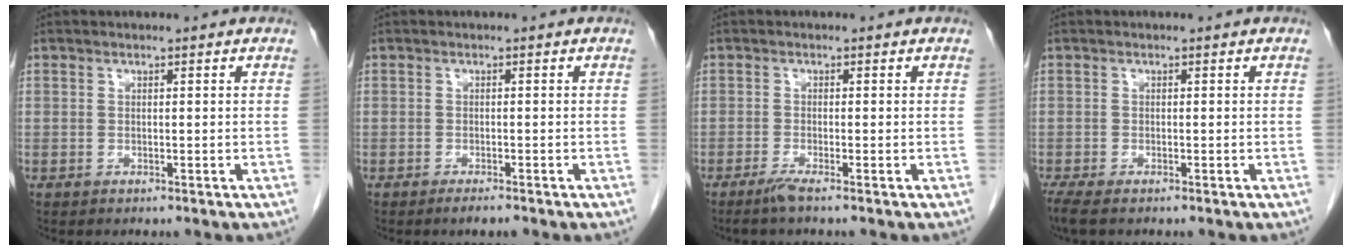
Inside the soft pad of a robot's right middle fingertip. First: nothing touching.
{"total": 1.5, "force": [-1.2, 0.1, 0.9], "torque": [-0.016, -0.002, -0.018]}
{"total": 1.9, "force": [-1.4, -0.4, 1.2], "torque": [-0.030, -0.005, -0.032]}
{"total": 2.7, "force": [-2.2, 0.5, 1.6], "torque": [-0.031, -0.010, -0.038]}